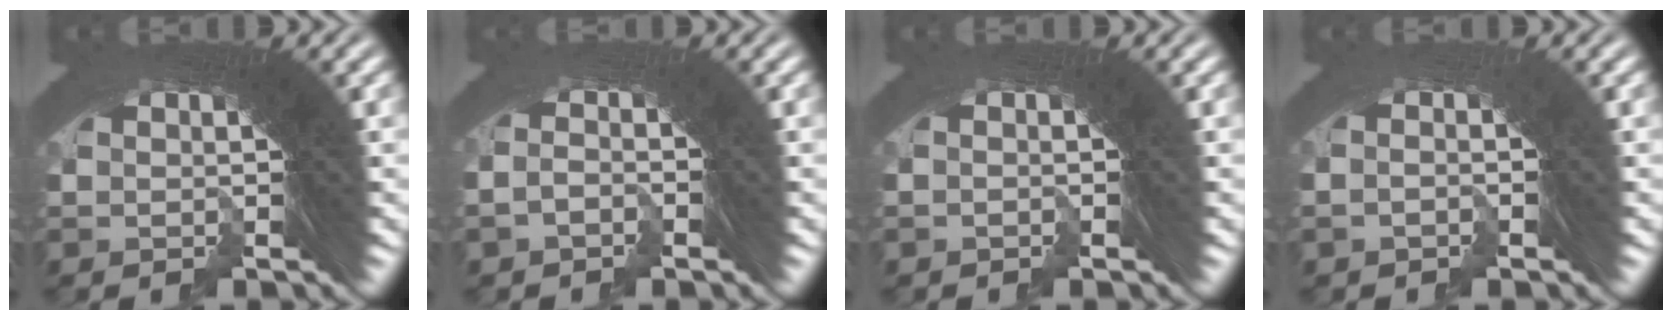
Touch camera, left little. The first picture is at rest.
{"total": 3.9, "force": [-3.1, 0.0, -2.2], "torque": [0.042, -0.015, -0.048]}
{"total": 1.5, "force": [-0.8, -0.5, -1.2], "torque": [0.023, -0.004, -0.011]}
{"total": 2.8, "force": [-1.8, -0.5, -2.1], "torque": [0.038, -0.002, -0.028]}